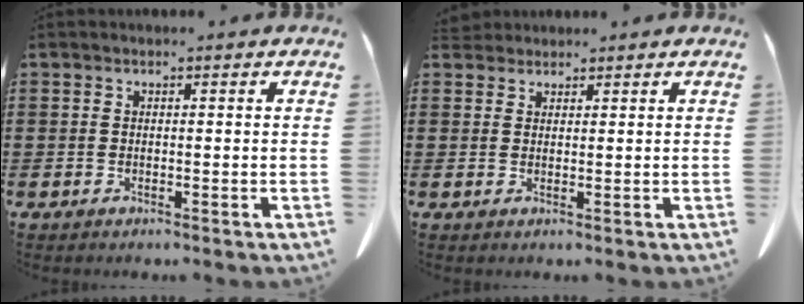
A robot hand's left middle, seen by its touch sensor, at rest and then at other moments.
{"total": 2.0, "force": [1.8, 0.6, 0.2], "torque": [-0.011, 0.002, 0.038]}